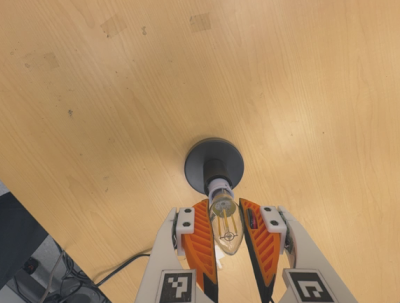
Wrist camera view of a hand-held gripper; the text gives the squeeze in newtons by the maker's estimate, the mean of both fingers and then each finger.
{"total": 11.0, "left": 10.3, "right": 11.8}